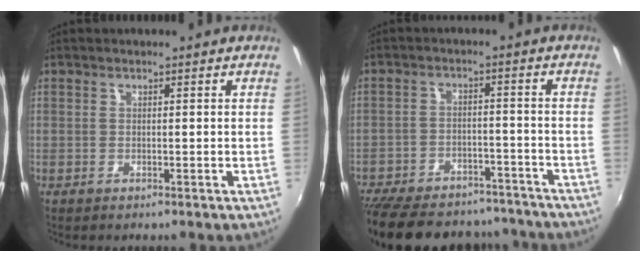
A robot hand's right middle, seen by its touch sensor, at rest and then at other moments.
{"total": 23.8, "force": [-19.9, 9.6, 8.8], "torque": [-0.205, 0.020, -0.268]}